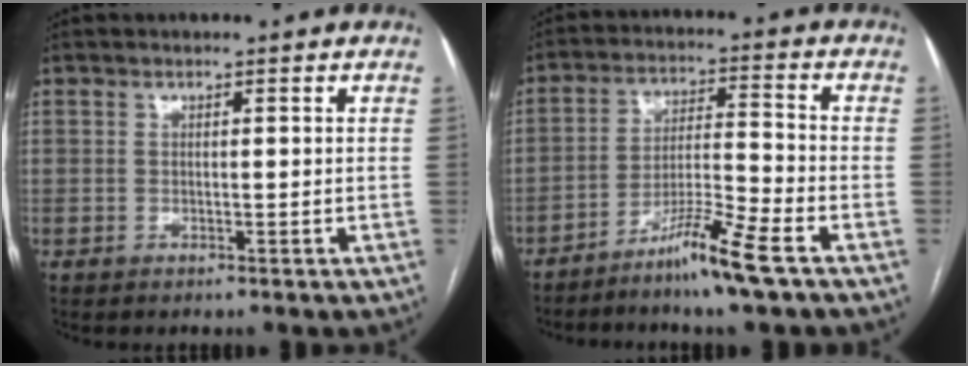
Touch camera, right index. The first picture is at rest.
{"total": 8.8, "force": [-6.0, -0.8, 6.4], "torque": [-0.116, -0.016, -0.115]}